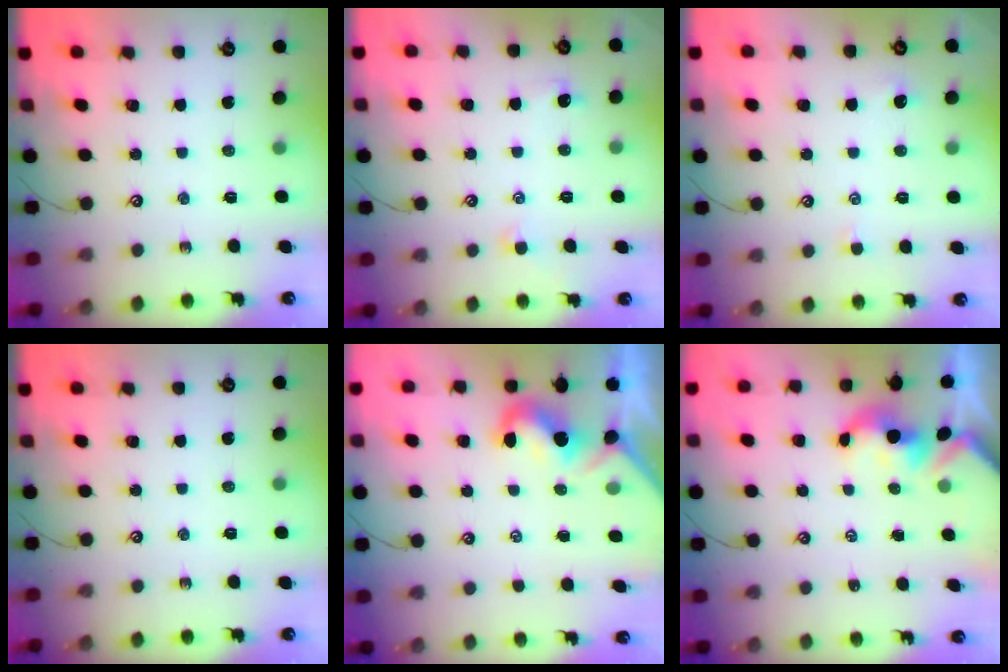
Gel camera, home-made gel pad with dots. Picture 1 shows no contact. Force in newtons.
{"total": 0.6, "press": 0.2, "slide": 0.6}
{"total": 2.2, "press": 2.1, "slide": 0.3}
{"total": 0.0}
{"total": 2.2, "press": 2.1, "slide": 0.6}
{"total": 1.7, "press": 1.7, "slide": 0.2}